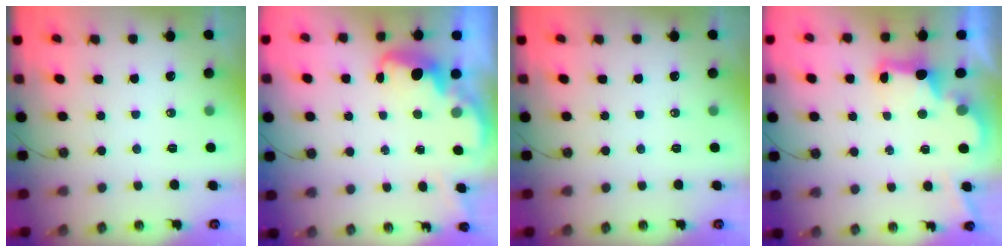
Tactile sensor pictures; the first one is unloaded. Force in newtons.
{"total": 2.7, "press": 2.6, "slide": 0.5}
{"total": 0.0}
{"total": 2.9, "press": 2.8, "slide": 0.9}